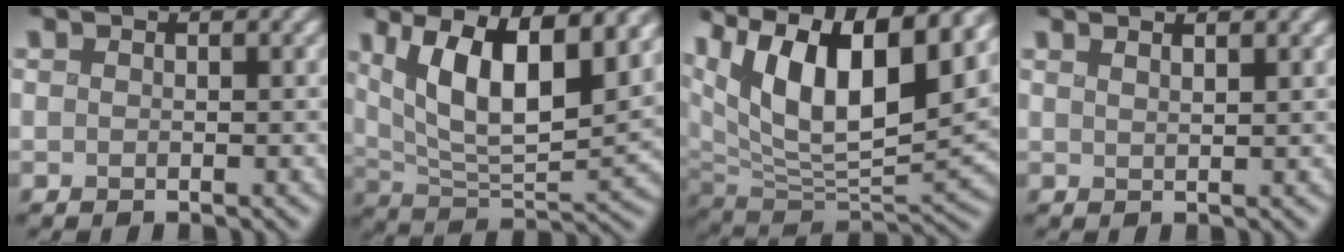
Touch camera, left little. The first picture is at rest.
{"total": 11.5, "force": [4.8, 4.4, 9.5], "torque": [-0.152, 0.000, 0.079]}
{"total": 15.1, "force": [7.2, 7.1, 11.2], "torque": [-0.192, 0.026, 0.119]}
{"total": 1.5, "force": [1.1, 0.2, 0.9], "torque": [-0.002, 0.006, 0.007]}